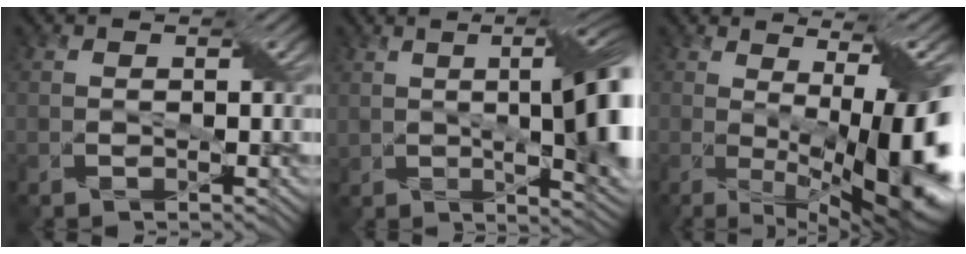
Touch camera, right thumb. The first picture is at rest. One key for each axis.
{"total": 13.5, "fx": 0.6, "fy": 5.1, "fz": 12.5, "tx": -0.168, "ty": -0.012, "tz": 0.018}
{"total": 12.8, "fx": -1.3, "fy": 3.2, "fz": 12.3, "tx": -0.170, "ty": -0.012, "tz": -0.010}